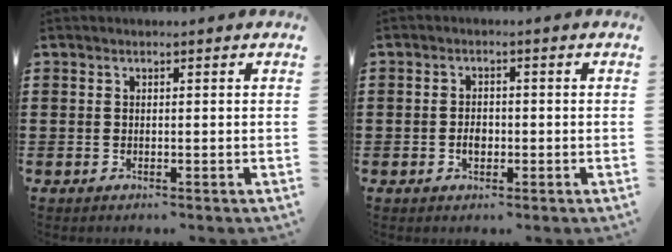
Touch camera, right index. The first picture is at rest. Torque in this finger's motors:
{"motor_torque": [2.14, 0.00, 0.00, 0.01]}